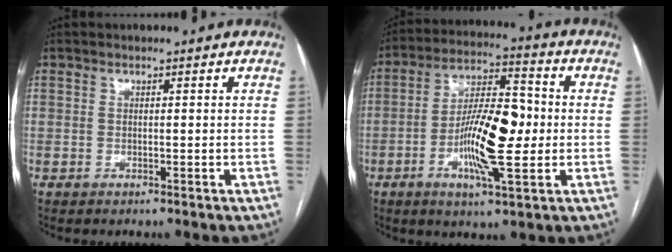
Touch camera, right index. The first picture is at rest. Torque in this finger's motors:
{"motor_torque": [0.81, -0.48, 0.28, 0.08]}